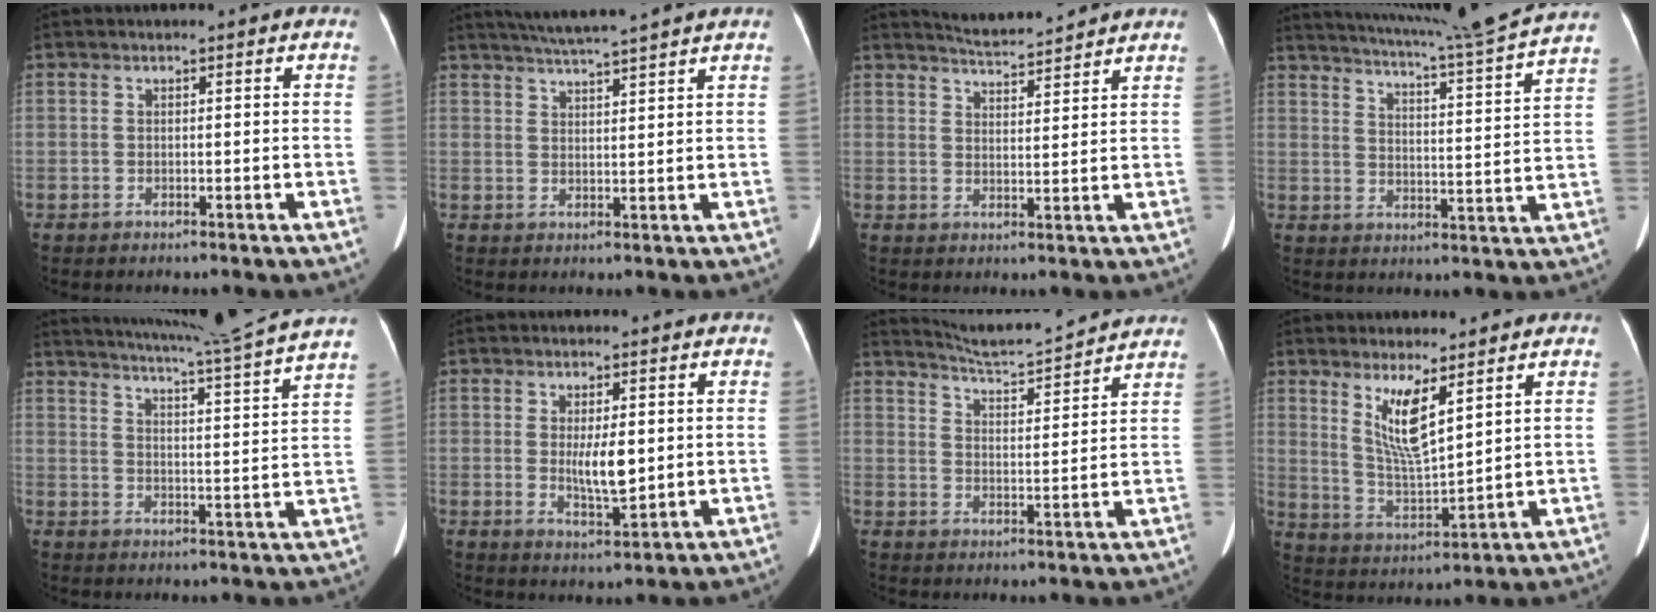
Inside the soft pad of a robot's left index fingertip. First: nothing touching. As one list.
[{"total": 8.9, "force": [7.9, -1.3, 3.9], "torque": [-0.067, 0.018, 0.117]}, {"total": 6.9, "force": [6.7, -0.3, 1.2], "torque": [-0.034, 0.012, 0.106]}, {"total": 18.8, "force": [17.0, -2.7, 7.4], "torque": [-0.135, -0.051, 0.222]}, {"total": 18.6, "force": [16.7, -3.2, 7.5], "torque": [-0.133, -0.051, 0.213]}, {"total": 4.9, "force": [0.5, 1.2, 4.7], "torque": [-0.081, -0.010, 0.011]}, {"total": 11.1, "force": [10.8, -0.6, 2.4], "torque": [-0.055, 0.009, 0.162]}, {"total": 8.0, "force": [4.4, 1.3, 6.5], "torque": [-0.129, -0.017, 0.092]}]